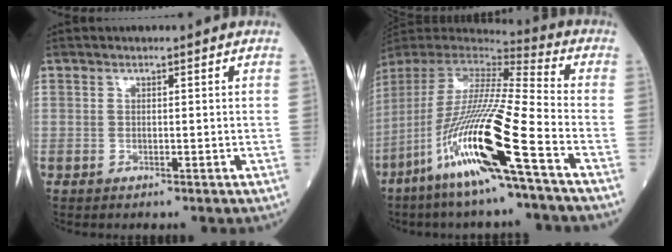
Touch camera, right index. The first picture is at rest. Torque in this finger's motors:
{"motor_torque": [1.70, -0.44, 1.05, 0.21]}